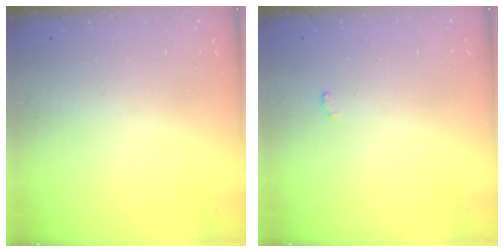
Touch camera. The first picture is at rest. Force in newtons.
{"total": 7.7, "press": 4.0, "slide": 6.6}